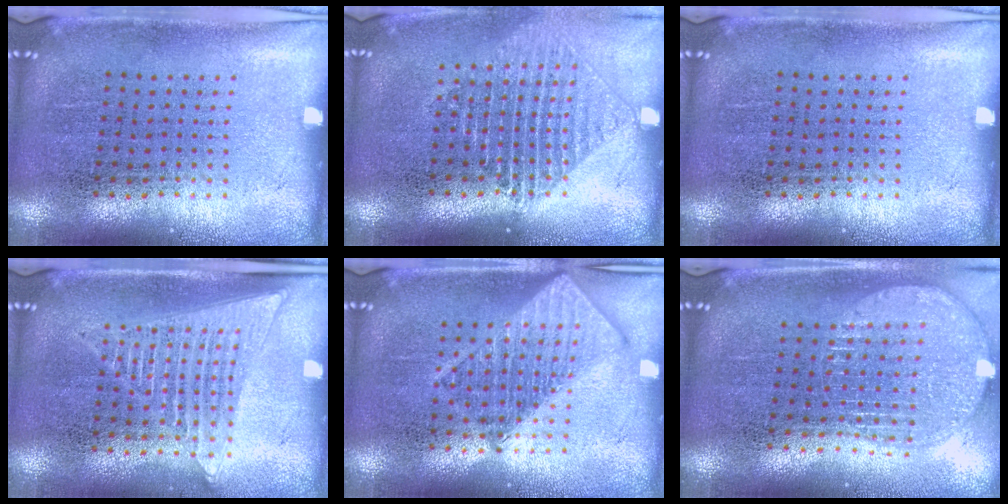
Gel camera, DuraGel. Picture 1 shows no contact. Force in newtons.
{"total": 1.4, "press": 1.3, "slide": 0.6}
{"total": 0.0}
{"total": 1.6, "press": 1.5, "slide": 0.6}
{"total": 2.8, "press": 2.8, "slide": 0.4}
{"total": 1.7, "press": 1.5, "slide": 0.9}